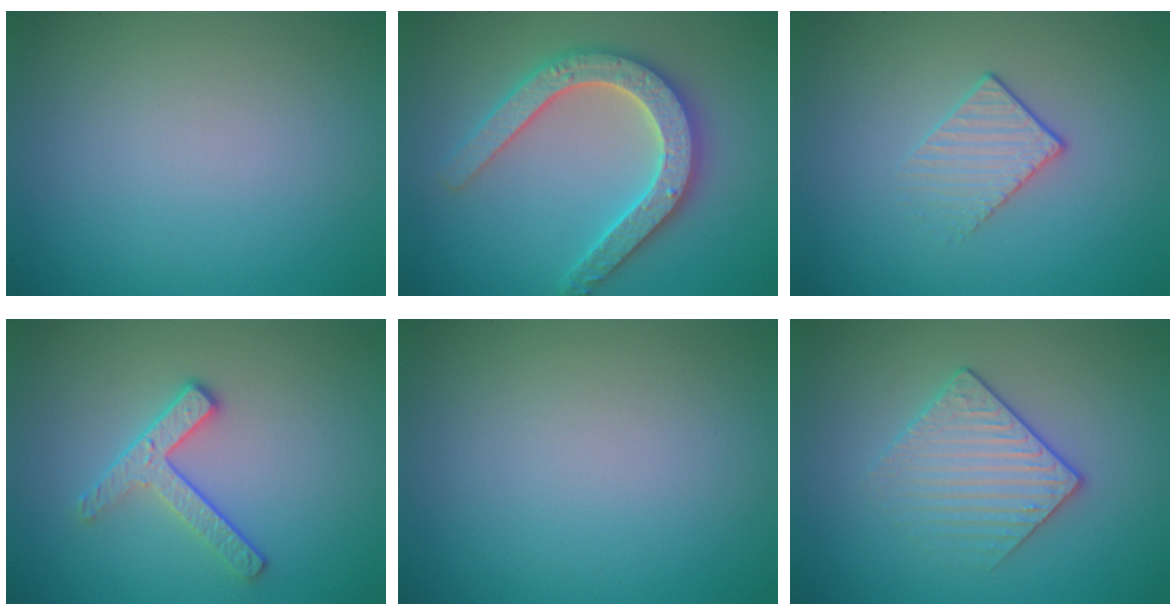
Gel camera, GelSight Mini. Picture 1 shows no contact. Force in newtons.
{"total": 5.1, "press": 5.0, "slide": 0.9}
{"total": 1.6, "press": 1.1, "slide": 1.1}
{"total": 2.8, "press": 2.4, "slide": 1.4}
{"total": 0.0}
{"total": 3.1, "press": 2.8, "slide": 1.2}